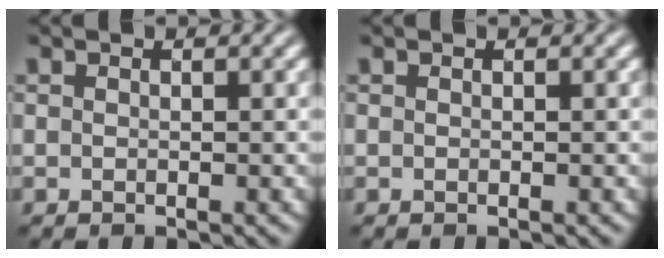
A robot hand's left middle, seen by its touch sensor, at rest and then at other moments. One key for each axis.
{"total": 0.0}